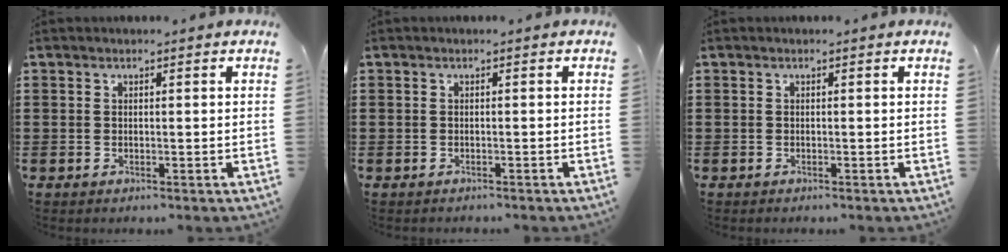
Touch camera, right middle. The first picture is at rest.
{"total": 0.7, "force": [-0.6, 0.4, -0.2], "torque": [0.002, 0.004, -0.015]}
{"total": 0.0}